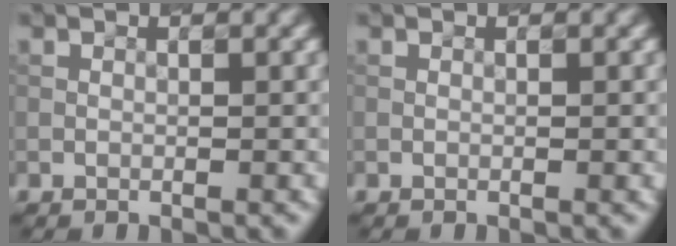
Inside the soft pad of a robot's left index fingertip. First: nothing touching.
{"total": 0.0}